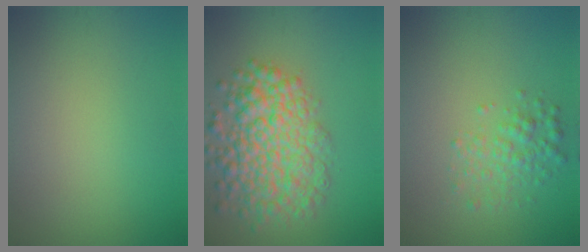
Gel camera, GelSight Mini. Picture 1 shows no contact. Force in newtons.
{"total": 7.3, "press": 7.3, "slide": 0.3}
{"total": 2.4, "press": 2.4, "slide": 0.1}